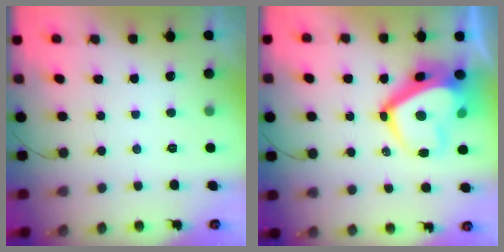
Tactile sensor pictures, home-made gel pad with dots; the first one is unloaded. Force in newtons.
{"total": 16.9, "press": 16.8, "slide": 1.7}